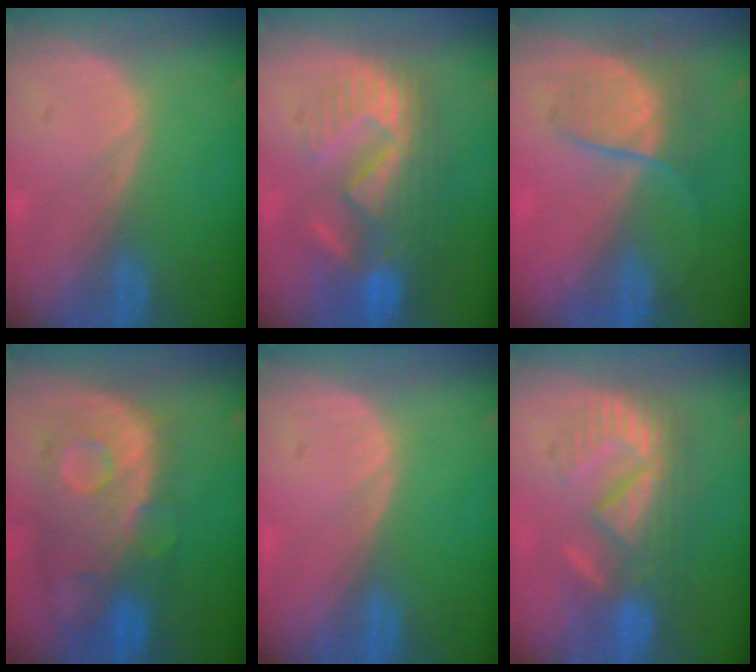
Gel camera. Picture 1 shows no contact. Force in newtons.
{"total": 10.9, "press": 9.7, "slide": 4.8}
{"total": 6.4, "press": 5.9, "slide": 2.3}
{"total": 11.2, "press": 9.8, "slide": 5.5}
{"total": 0.0}
{"total": 8.7, "press": 8.5, "slide": 1.7}